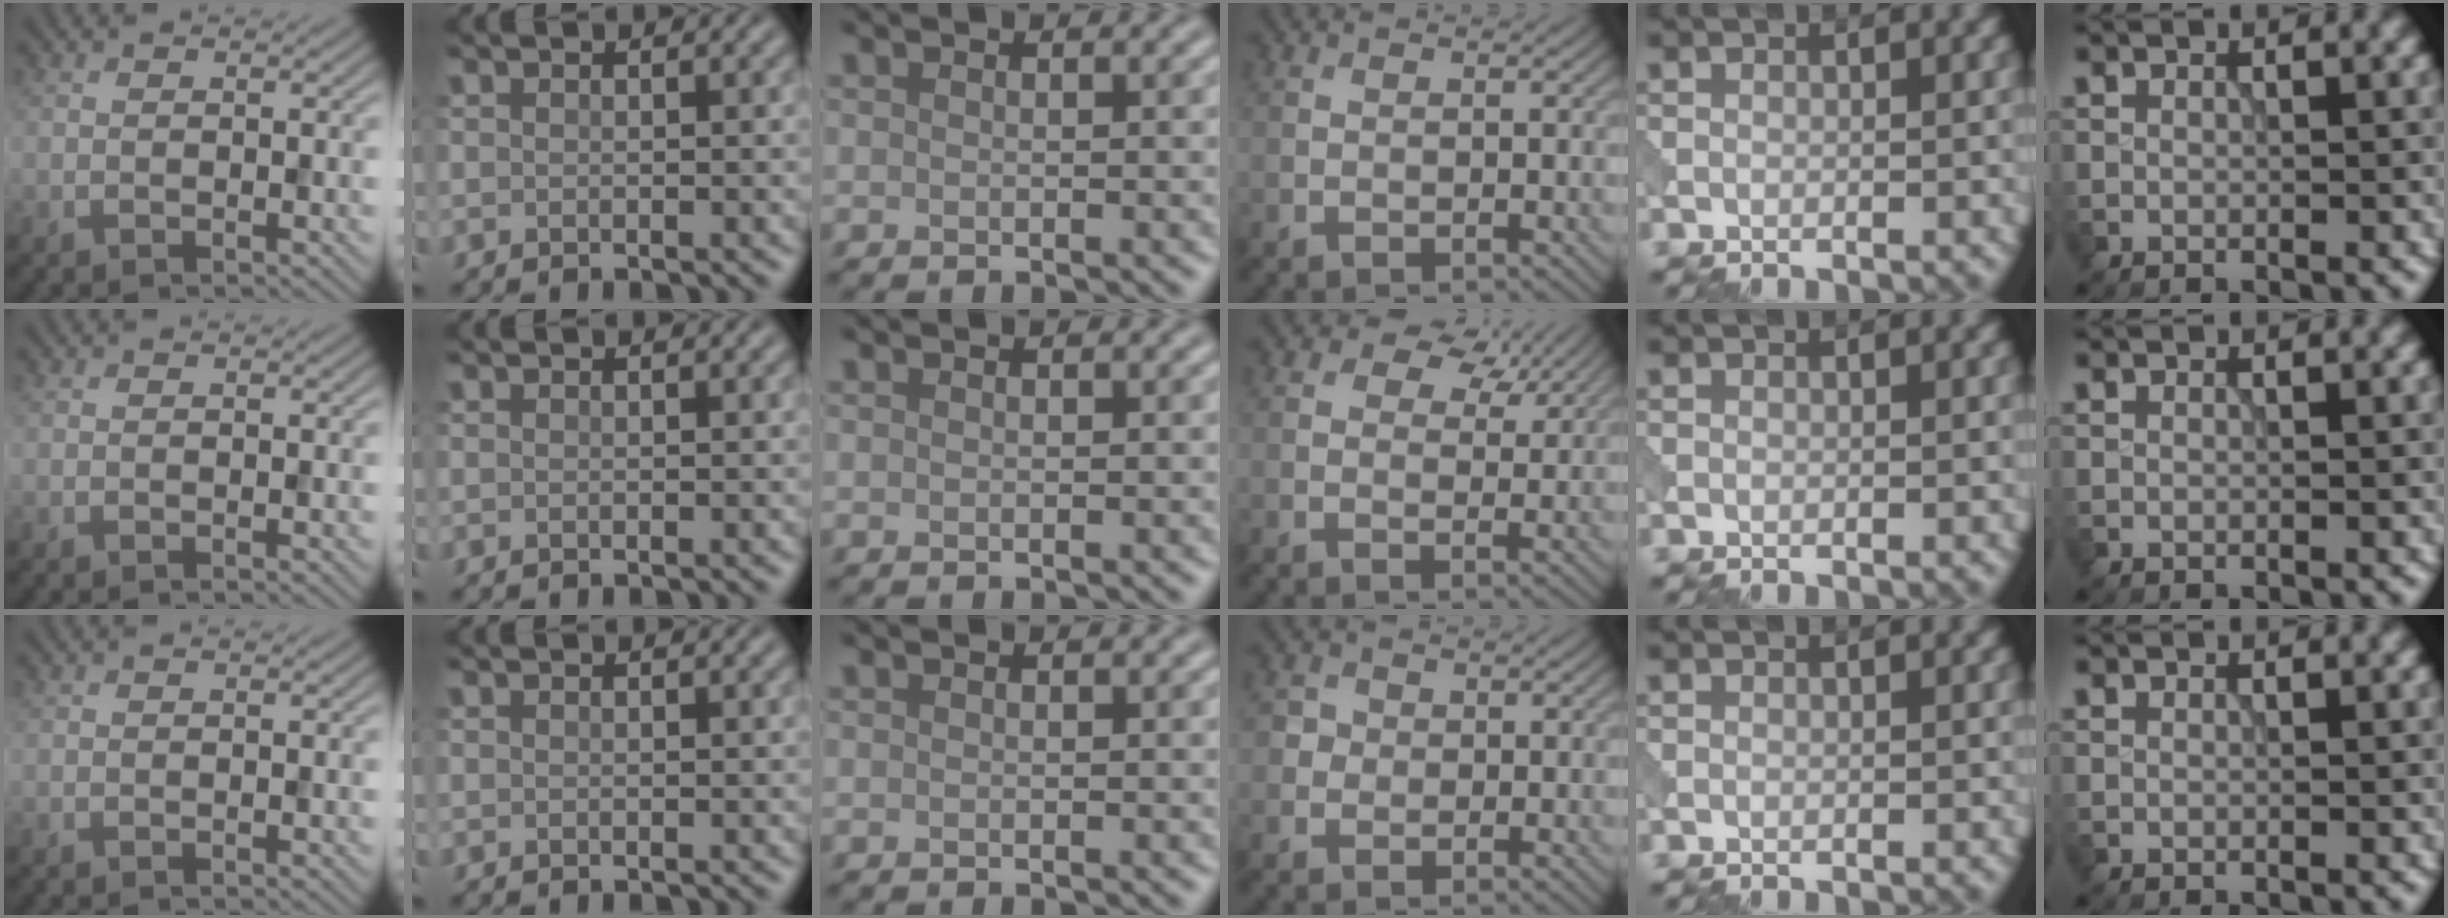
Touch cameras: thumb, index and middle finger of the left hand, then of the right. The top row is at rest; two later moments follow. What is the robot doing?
{"motion": "open", "object": "sandwich press"}